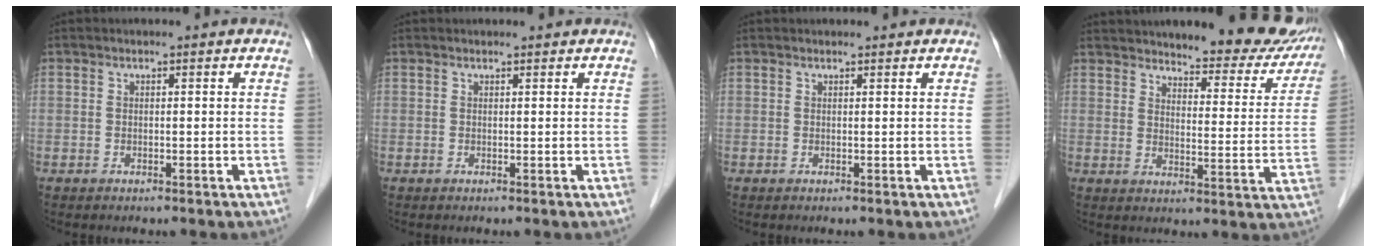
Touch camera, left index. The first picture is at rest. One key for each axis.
{"total": 1.0, "fx": 0.9, "fy": 0.2, "fz": 0.2, "tx": -0.008, "ty": 0.009, "tz": 0.013}
{"total": 1.5, "fx": 1.4, "fy": 0.4, "fz": 0.3, "tx": -0.009, "ty": 0.012, "tz": 0.017}
{"total": 16.2, "fx": 14.6, "fy": 4.3, "fz": 5.4, "tx": -0.037, "ty": -0.026, "tz": 0.170}